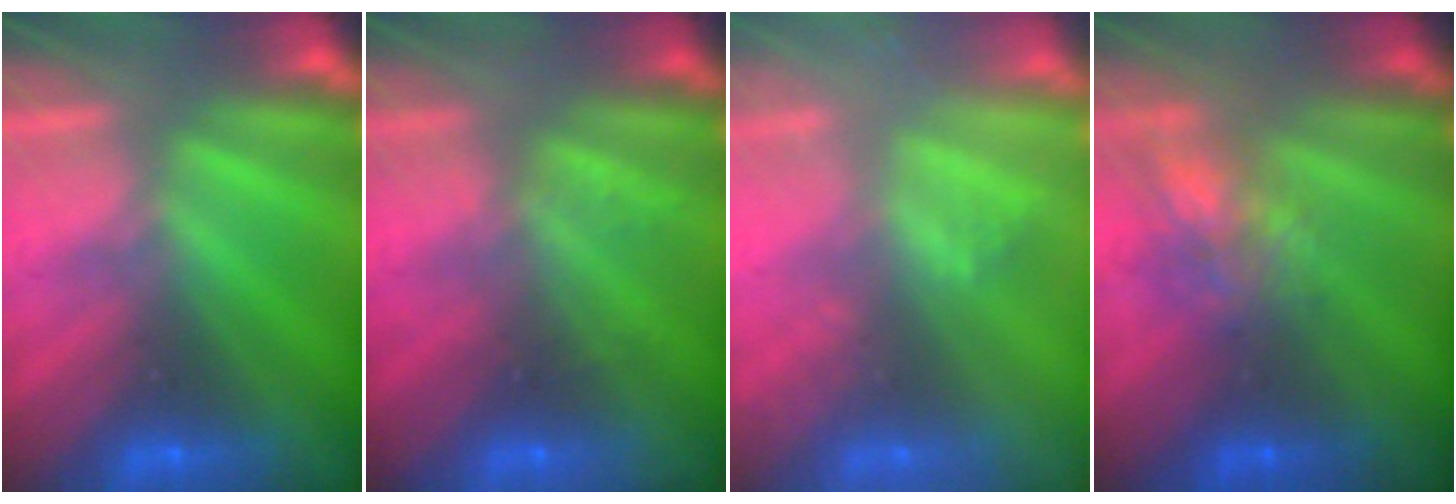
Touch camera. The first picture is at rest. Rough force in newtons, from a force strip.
{"total": 2.2}
{"total": 2.1}
{"total": 5.4}